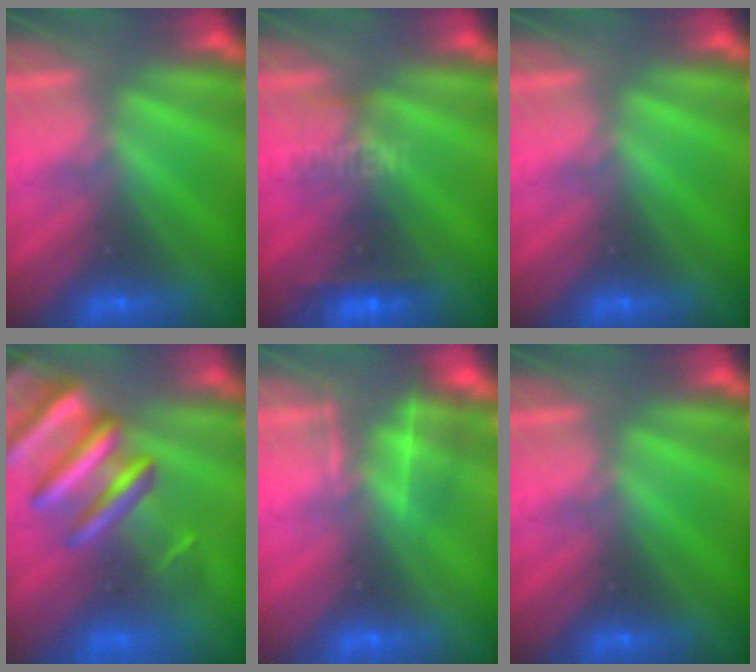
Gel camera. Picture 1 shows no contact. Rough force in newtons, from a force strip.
{"total": 8.6}
{"total": 0.0}
{"total": 9.4}
{"total": 5.1}
{"total": 0.0}